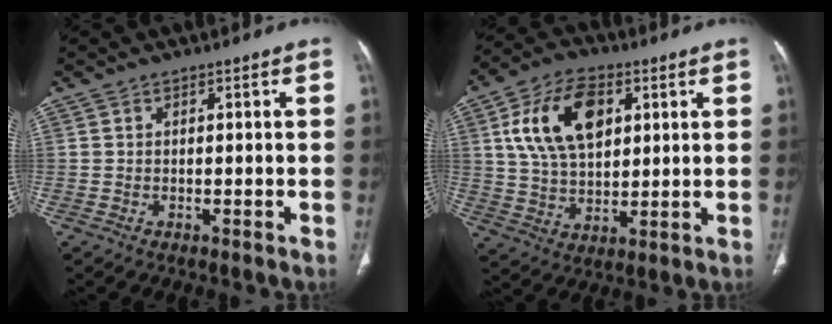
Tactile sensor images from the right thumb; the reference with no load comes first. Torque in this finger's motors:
{"motor_torque": [0.84, 2.68, 0.55, 0.00, 0.09]}